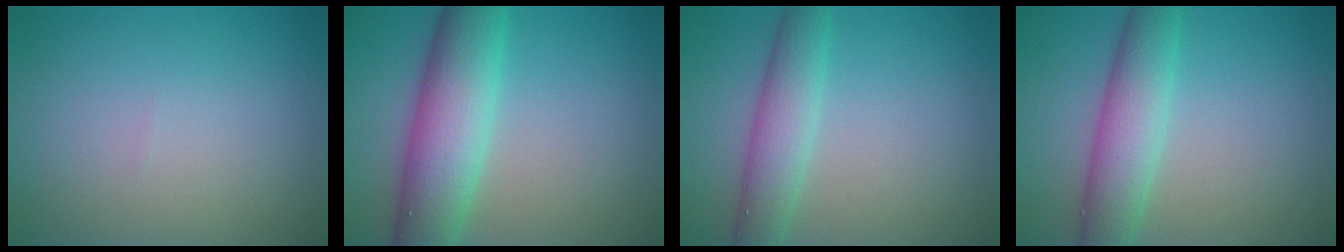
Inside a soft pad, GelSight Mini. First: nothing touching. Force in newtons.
{"total": 8.1, "press": 8.1, "slide": 0.1}
{"total": 4.0, "press": 4.0, "slide": 0.2}
{"total": 5.2, "press": 5.2, "slide": 0.1}